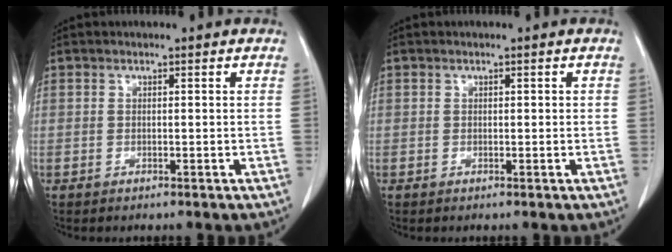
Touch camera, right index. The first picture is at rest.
{"total": 0.5, "force": [0.1, 0.2, 0.4], "torque": [-0.006, 0.001, 0.002]}